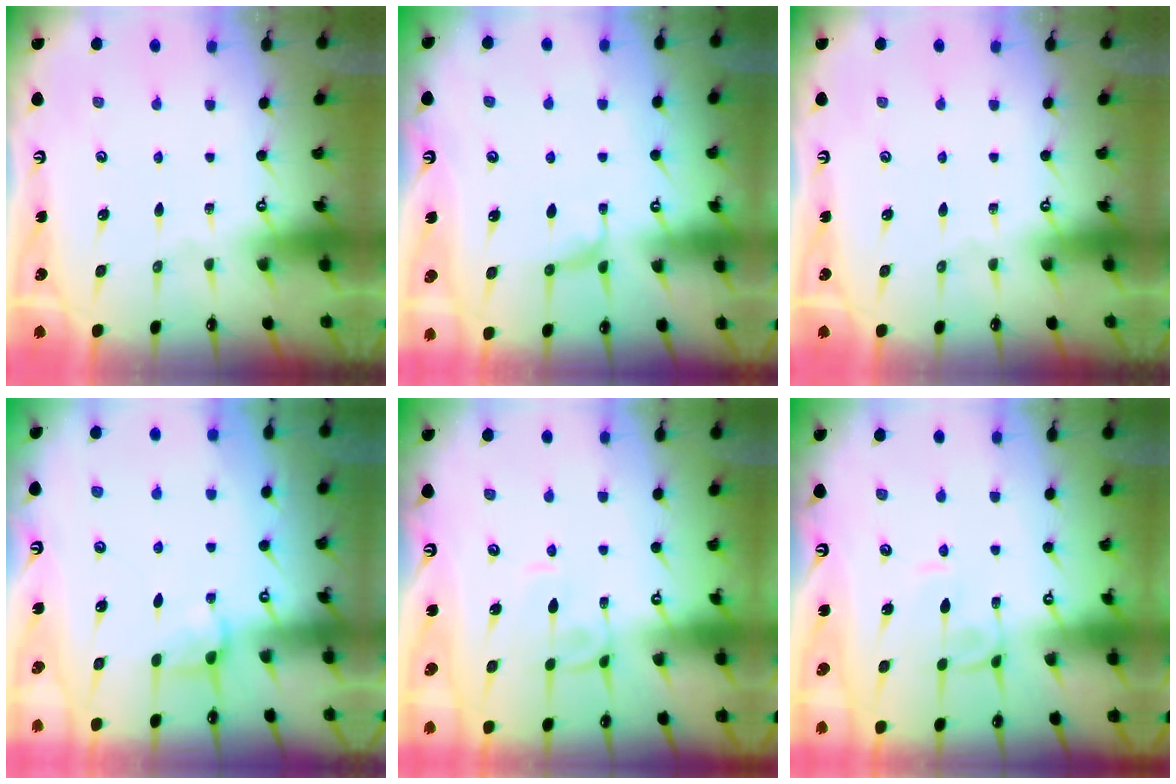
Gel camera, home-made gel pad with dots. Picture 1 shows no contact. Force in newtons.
{"total": 1.8, "press": 1.5, "slide": 1.0}
{"total": 0.0}
{"total": 2.5, "press": 2.5, "slide": 0.6}
{"total": 2.1, "press": 2.1, "slide": 0.2}
{"total": 2.1, "press": 2.1, "slide": 0.2}